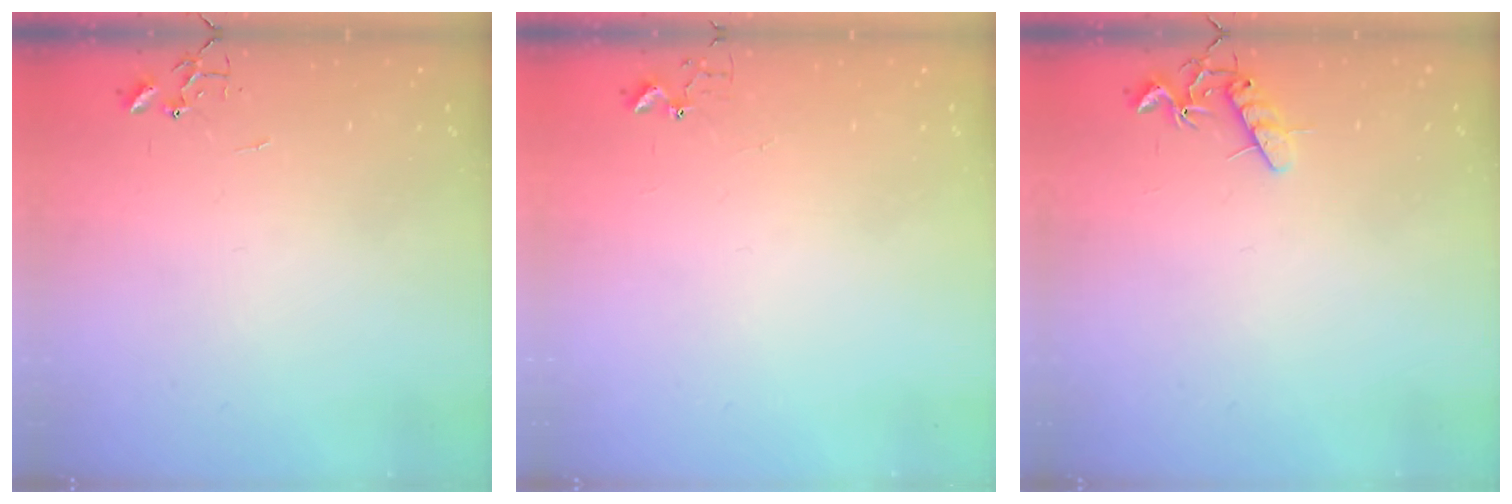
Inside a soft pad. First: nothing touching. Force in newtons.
{"total": 2.7, "press": 2.7, "slide": 0.2}
{"total": 8.0, "press": 8.0, "slide": 0.4}